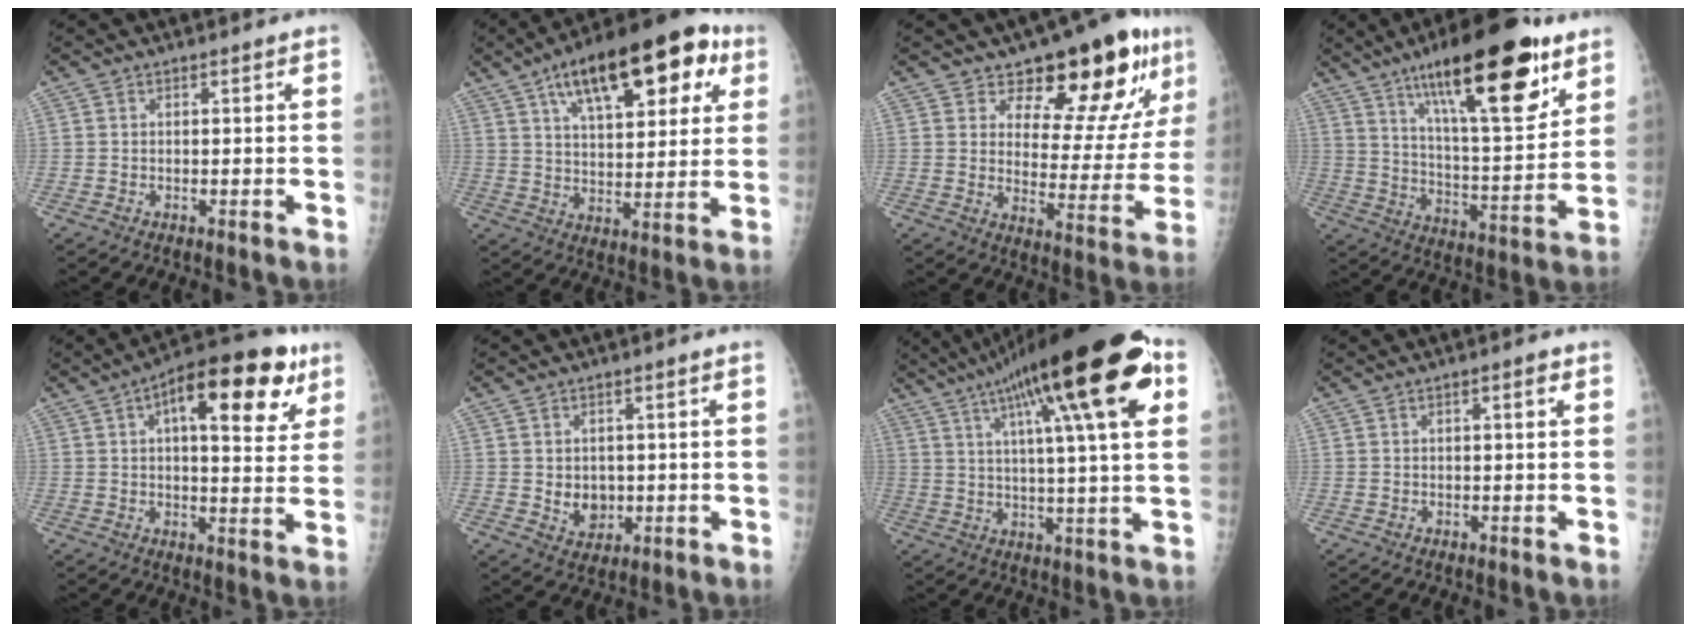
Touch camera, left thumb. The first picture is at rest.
{"total": 22.2, "force": [10.3, 9.7, 17.1], "torque": [-0.228, -0.002, 0.159]}
{"total": 18.3, "force": [11.6, 7.8, 11.8], "torque": [-0.098, -0.078, 0.161]}
{"total": 25.6, "force": [14.7, 7.4, 19.6], "torque": [-0.282, -0.054, 0.239]}
{"total": 19.0, "force": [8.0, 7.9, 15.4], "torque": [-0.187, 0.002, 0.107]}
{"total": 5.1, "force": [-0.1, 4.1, 2.9], "torque": [-0.022, -0.004, 0.011]}
{"total": 25.9, "force": [11.2, 4.9, 22.9], "torque": [-0.358, 0.011, 0.169]}
{"total": 1.9, "force": [0.6, 0.4, 1.7], "torque": [-0.025, 0.003, 0.009]}